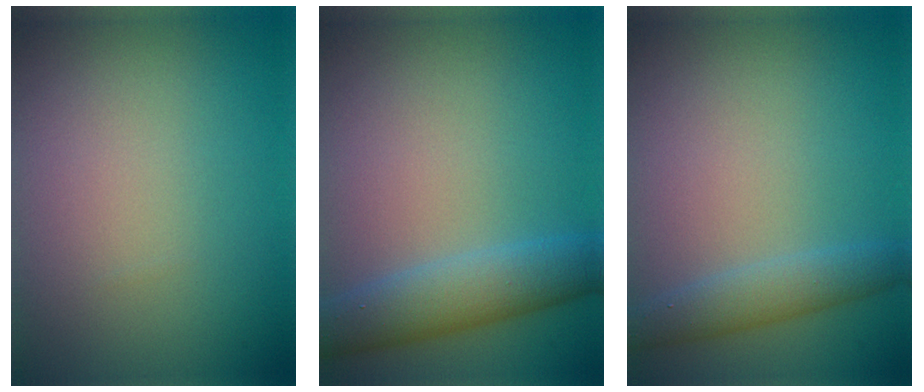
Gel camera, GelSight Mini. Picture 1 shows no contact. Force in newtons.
{"total": 4.9, "press": 4.9, "slide": 0.3}
{"total": 2.8, "press": 2.8, "slide": 0.1}